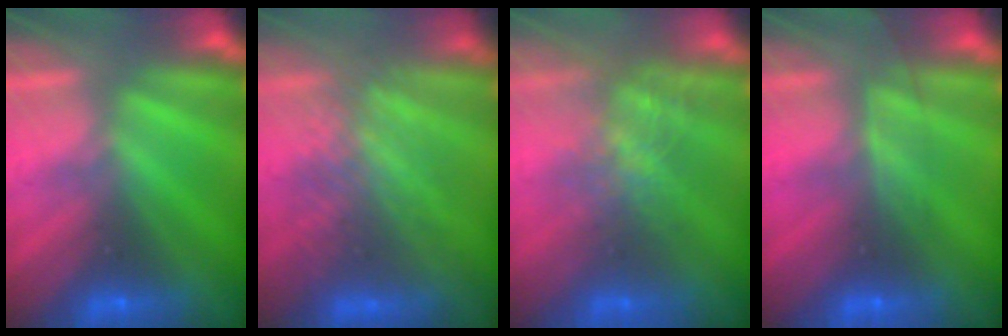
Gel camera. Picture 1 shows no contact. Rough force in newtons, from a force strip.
{"total": 3.4}
{"total": 4.2}
{"total": 2.5}